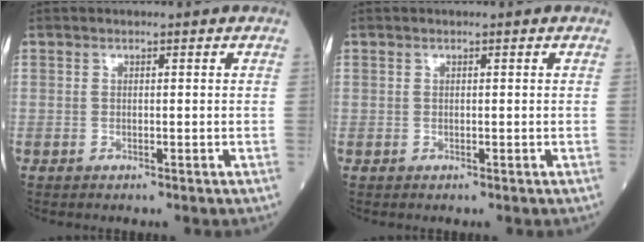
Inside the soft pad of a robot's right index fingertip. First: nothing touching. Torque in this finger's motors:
{"motor_torque": [-0.12, -0.13, 0.06, 0.00]}